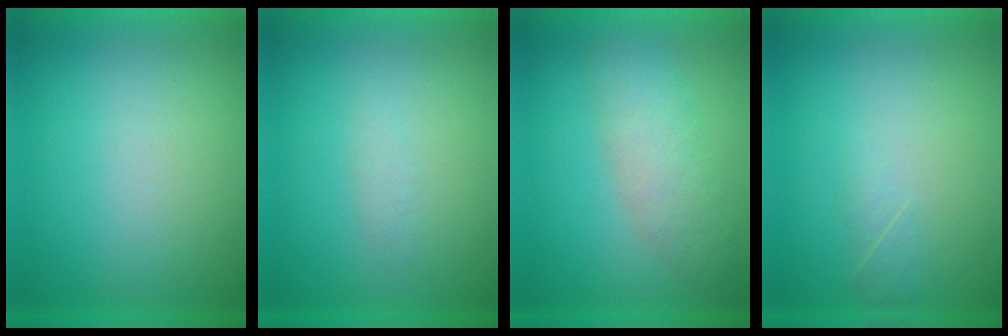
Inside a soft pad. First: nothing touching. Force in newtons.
{"total": 1.3}
{"total": 3.7}
{"total": 1.6}